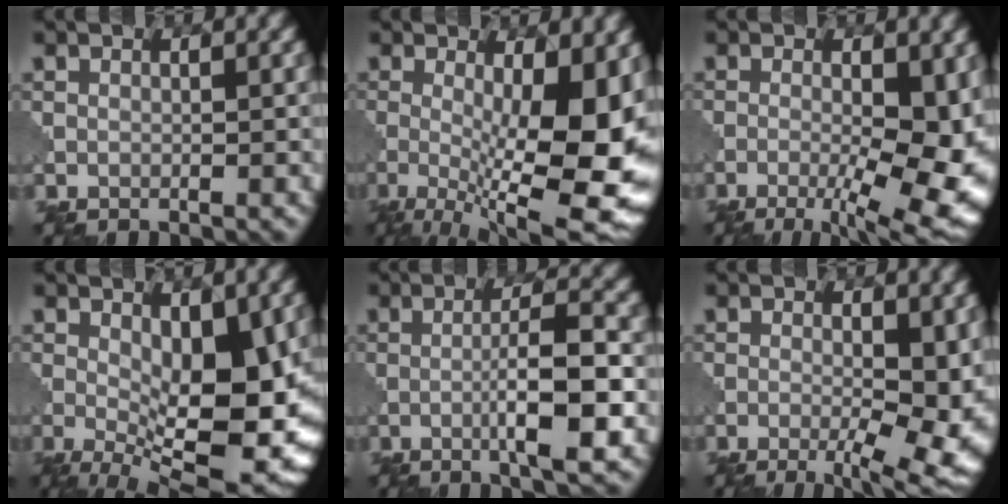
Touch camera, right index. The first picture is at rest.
{"total": 14.6, "force": [-1.8, 4.5, 13.8], "torque": [-0.188, -0.012, -0.012]}
{"total": 12.5, "force": [-3.1, 4.8, 11.1], "torque": [-0.154, -0.008, -0.041]}
{"total": 11.9, "force": [-0.9, 5.0, 10.8], "torque": [-0.163, -0.019, -0.009]}
{"total": 6.1, "force": [-1.6, 0.8, 5.8], "torque": [-0.090, 0.011, -0.033]}
{"total": 10.9, "force": [-1.9, 4.6, 9.7], "torque": [-0.122, -0.010, -0.017]}